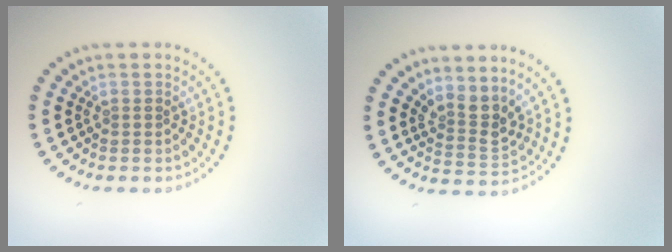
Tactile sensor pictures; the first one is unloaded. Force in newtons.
{"total": 2.8, "press": 2.0, "slide": 1.9}